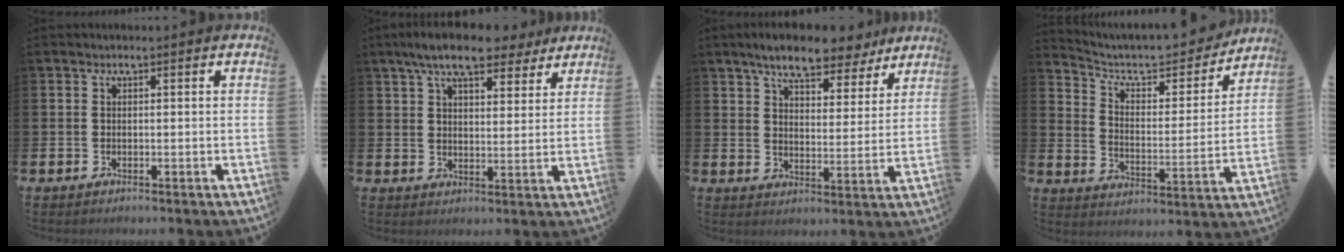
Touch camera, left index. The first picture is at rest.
{"total": 9.0, "force": [7.5, 2.6, 4.2], "torque": [-0.085, -0.018, 0.133]}
{"total": 8.2, "force": [7.2, 2.3, 3.1], "torque": [-0.067, -0.034, 0.125]}
{"total": 8.0, "force": [7.1, 2.5, 2.7], "torque": [-0.077, -0.054, 0.117]}